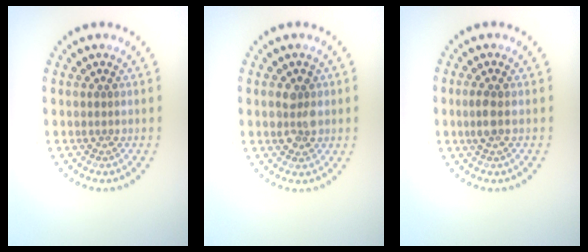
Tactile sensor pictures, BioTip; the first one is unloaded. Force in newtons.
{"total": 2.4, "press": 2.4, "slide": 0.3}
{"total": 1.4, "press": 1.4, "slide": 0.4}